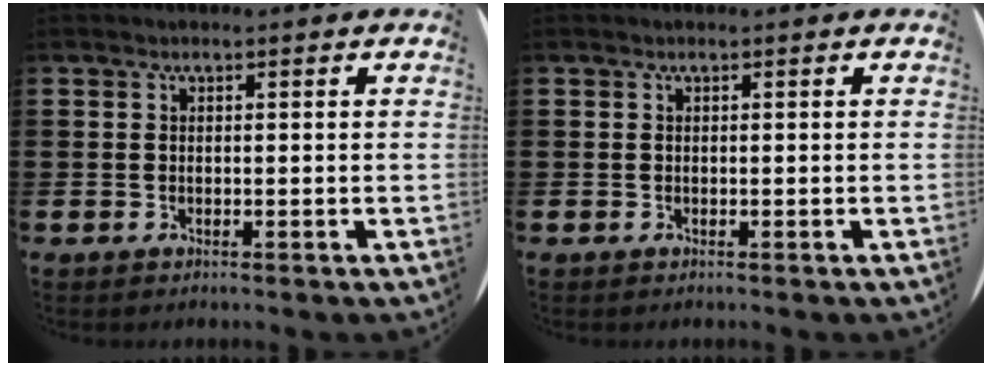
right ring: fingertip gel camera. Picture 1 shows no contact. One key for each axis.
{"total": 0.0}